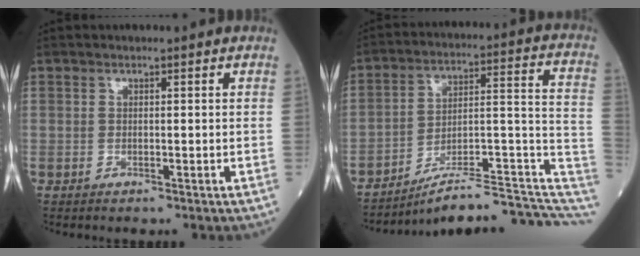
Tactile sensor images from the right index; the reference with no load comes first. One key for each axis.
{"total": 16.7, "fx": -14.0, "fy": 2.0, "fz": 8.8, "tx": -0.074, "ty": 0.064, "tz": -0.200}